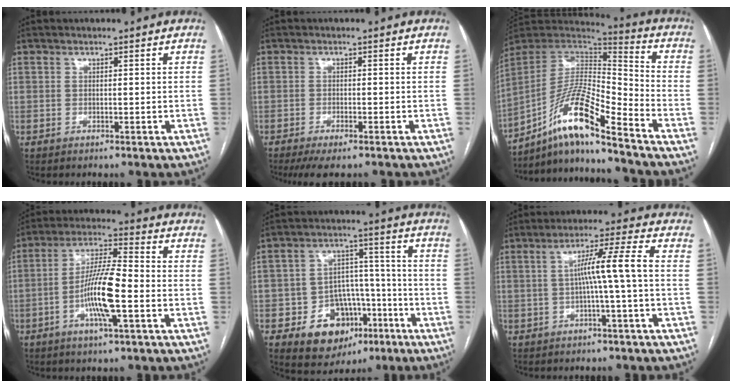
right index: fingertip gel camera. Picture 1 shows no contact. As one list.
[{"total": 5.6, "force": [-4.4, 1.1, 3.3], "torque": [-0.047, -0.010, -0.066]}, {"total": 15.6, "force": [-10.9, 0.9, 11.1], "torque": [-0.212, 0.013, -0.194]}, {"total": 11.3, "force": [-3.2, 1.2, 10.8], "torque": [-0.208, 0.001, -0.062]}, {"total": 12.2, "force": [-5.6, 9.3, 5.6], "torque": [-0.069, 0.034, -0.070]}, {"total": 6.7, "force": [-0.4, -1.2, 6.6], "torque": [-0.113, 0.019, -0.003]}]